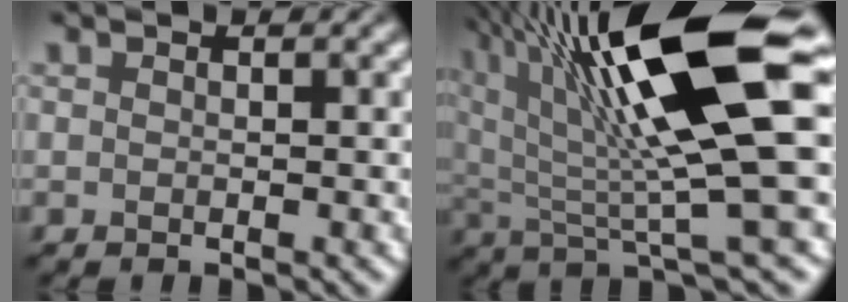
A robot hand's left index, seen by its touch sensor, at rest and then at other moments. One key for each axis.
{"total": 13.8, "fx": 4.7, "fy": 2.8, "fz": 12.7, "tx": -0.207, "ty": 0.009, "tz": 0.077}